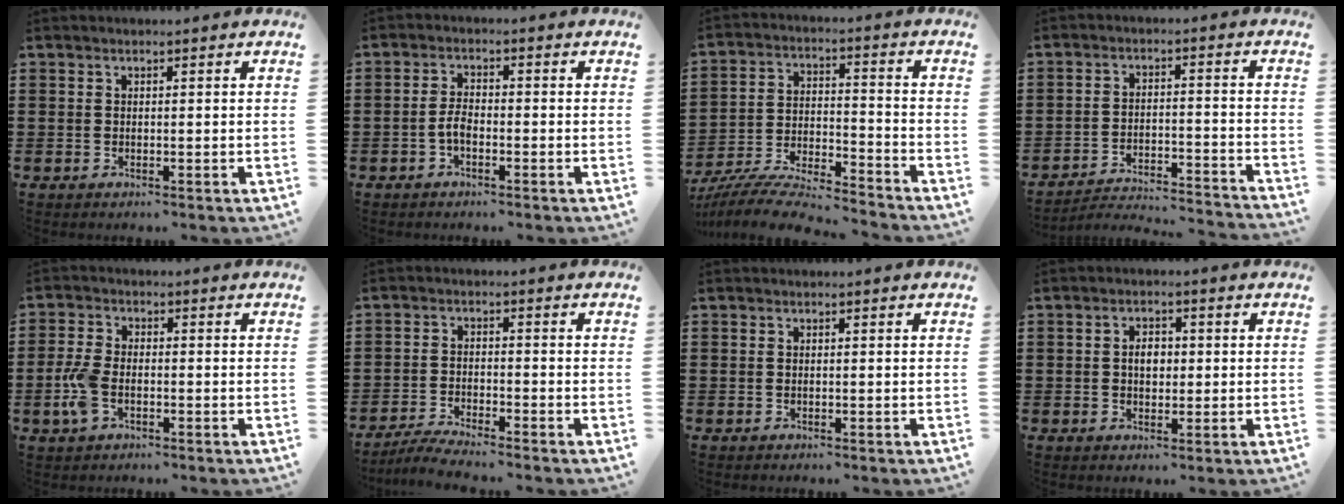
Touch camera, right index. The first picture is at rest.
{"total": 2.9, "force": [-1.1, 1.2, 2.4], "torque": [-0.060, -0.002, -0.026]}
{"total": 8.3, "force": [-7.9, 0.4, 2.6], "torque": [-0.055, 0.003, -0.156]}
{"total": 3.8, "force": [-3.7, 0.1, 0.9], "torque": [-0.022, -0.002, -0.080]}
{"total": 5.2, "force": [-1.5, 2.7, 4.1], "torque": [-0.099, -0.003, -0.033]}
{"total": 3.5, "force": [-3.4, -0.2, 0.8], "torque": [-0.023, -0.003, -0.071]}
{"total": 0.0}
{"total": 2.9, "force": [0.1, 1.8, 2.2], "torque": [-0.039, 0.004, -0.003]}